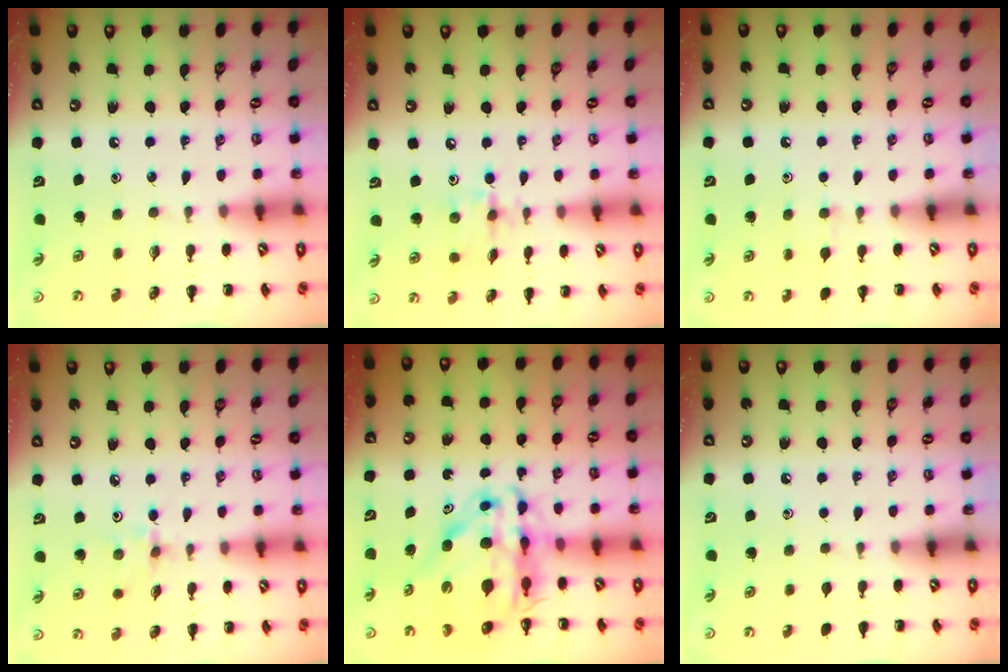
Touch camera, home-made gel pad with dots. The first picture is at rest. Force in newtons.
{"total": 4.1, "press": 4.1, "slide": 0.5}
{"total": 3.9, "press": 3.6, "slide": 1.6}
{"total": 2.8, "press": 2.6, "slide": 0.9}
{"total": 15.1, "press": 14.5, "slide": 4.3}
{"total": 0.6, "press": 0.6, "slide": 0.1}